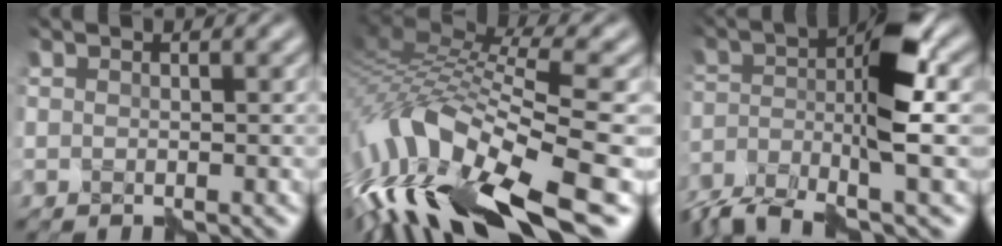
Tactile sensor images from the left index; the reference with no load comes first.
{"total": 13.1, "force": [-4.9, 4.9, 11.2], "torque": [-0.238, 0.014, -0.087]}
{"total": 9.1, "force": [-4.8, 2.1, 7.5], "torque": [-0.144, 0.009, -0.099]}